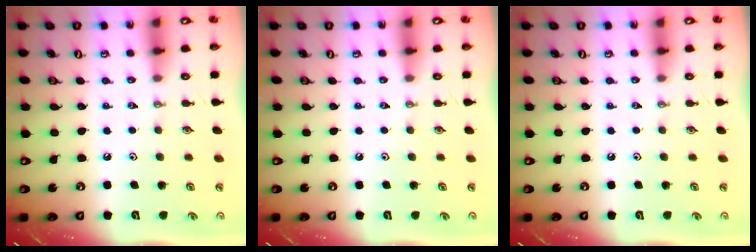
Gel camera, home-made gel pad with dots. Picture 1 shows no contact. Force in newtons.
{"total": 0.0}
{"total": 0.0}